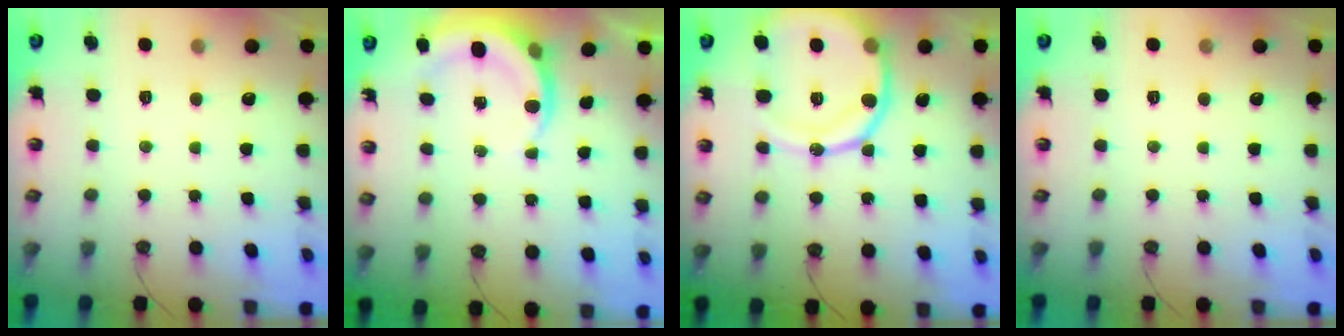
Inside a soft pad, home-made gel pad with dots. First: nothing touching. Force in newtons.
{"total": 5.5, "press": 5.4, "slide": 0.5}
{"total": 16.6, "press": 16.5, "slide": 2.0}
{"total": 0.0}